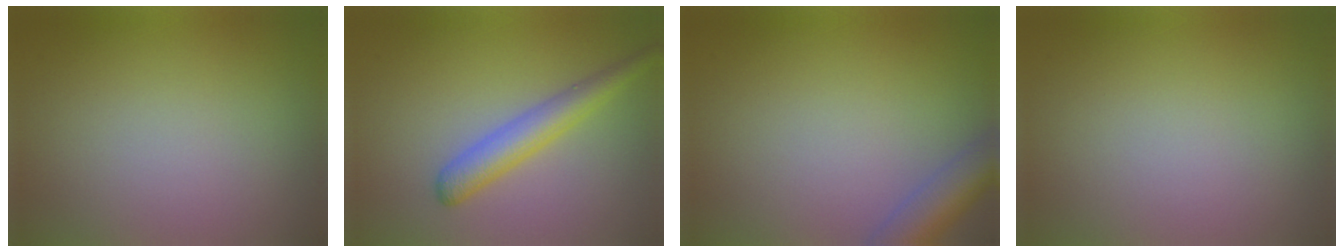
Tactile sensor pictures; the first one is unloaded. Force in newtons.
{"total": 3.5, "press": 3.5, "slide": 0.1}
{"total": 4.6, "press": 4.6, "slide": 0.3}
{"total": 0.0}